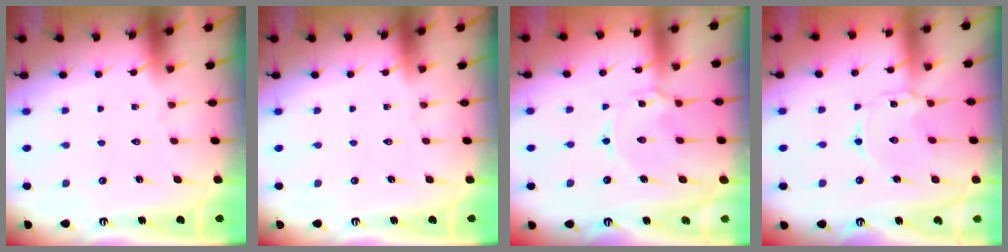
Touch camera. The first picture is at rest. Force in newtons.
{"total": 0.0}
{"total": 3.0, "press": 2.9, "slide": 0.4}
{"total": 1.7, "press": 1.7, "slide": 0.3}